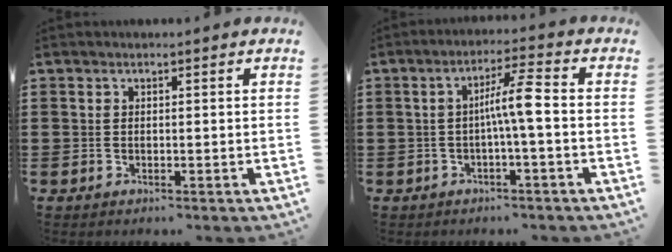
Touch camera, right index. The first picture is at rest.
{"total": 5.6, "force": [-0.7, 0.3, 5.6], "torque": [-0.104, 0.004, -0.020]}